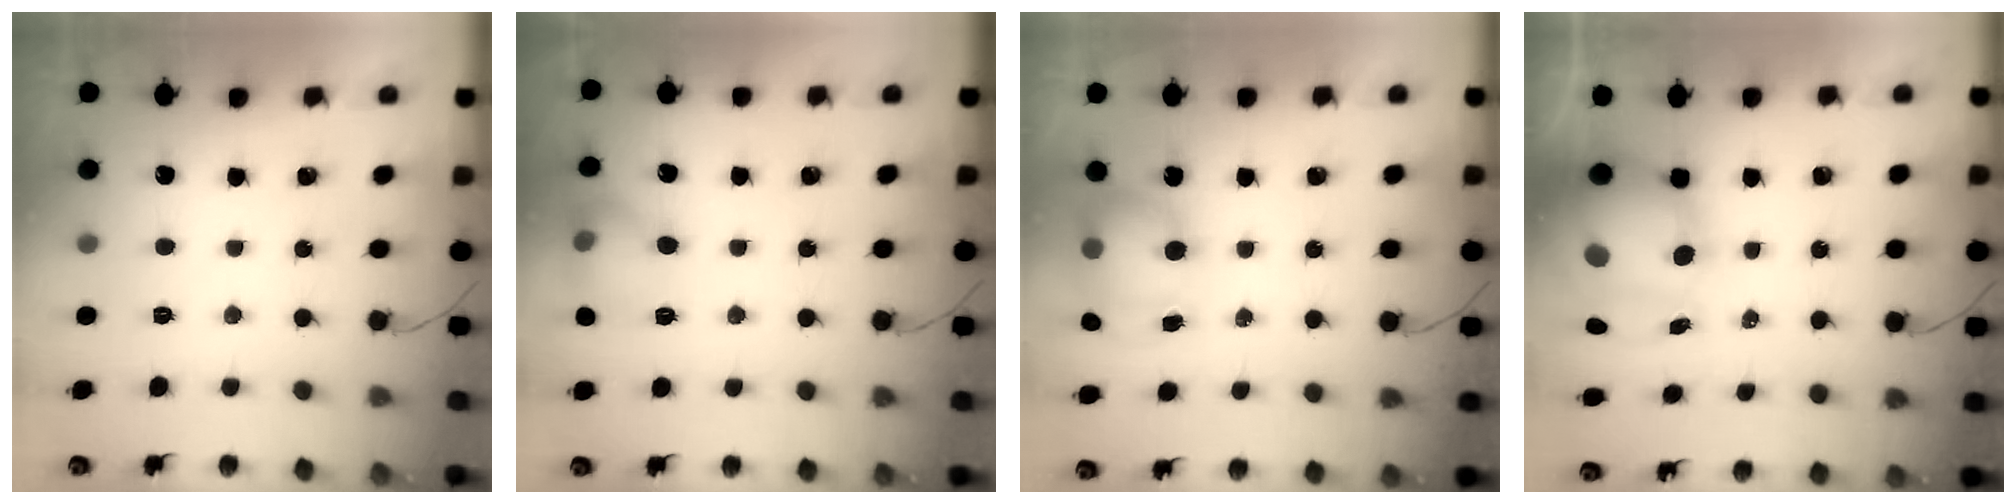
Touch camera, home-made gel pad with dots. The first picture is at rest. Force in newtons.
{"total": 10.7, "press": 10.7, "slide": 0.8}
{"total": 10.0, "press": 8.8, "slide": 4.8}
{"total": 13.3, "press": 12.9, "slide": 3.4}